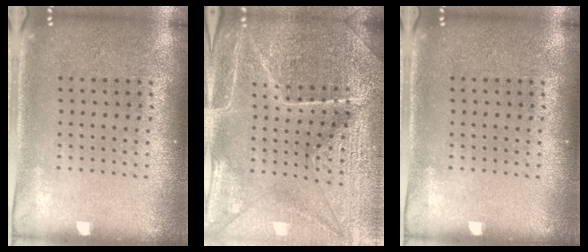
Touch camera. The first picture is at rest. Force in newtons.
{"total": 5.1, "press": 4.8, "slide": 1.7}
{"total": 0.0}